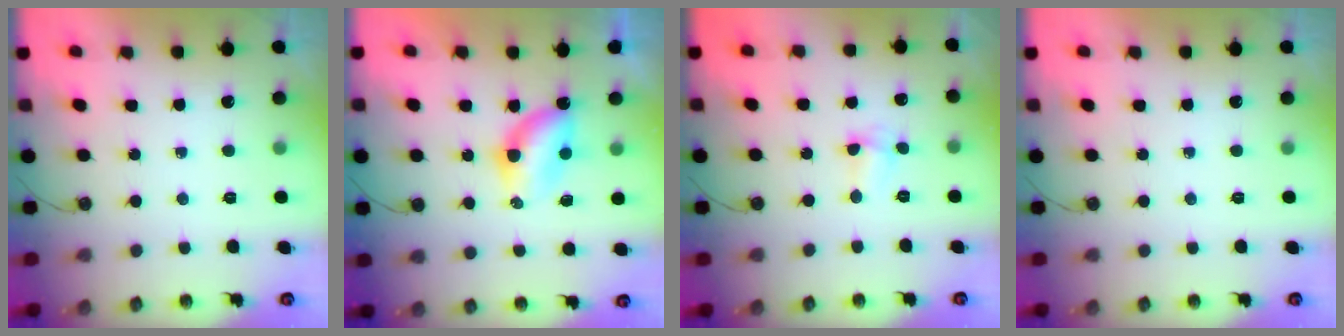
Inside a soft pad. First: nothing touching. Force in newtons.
{"total": 7.8, "press": 6.5, "slide": 4.3}
{"total": 2.5, "press": 2.4, "slide": 0.5}
{"total": 0.0}